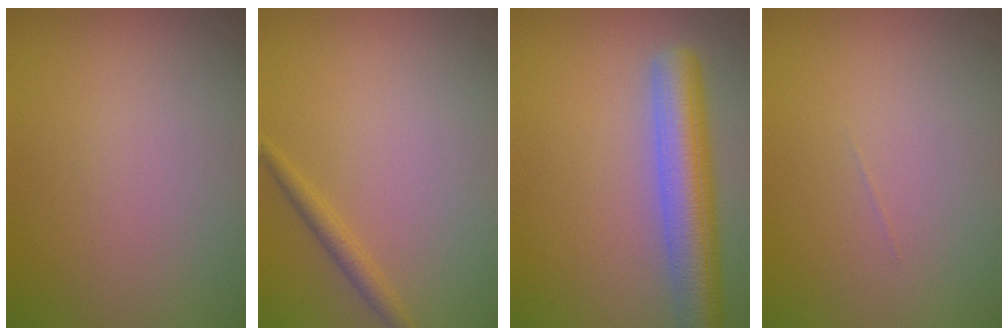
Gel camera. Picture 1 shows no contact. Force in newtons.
{"total": 1.4, "press": 1.4, "slide": 0.1}
{"total": 6.2, "press": 6.1, "slide": 0.4}
{"total": 0.0}